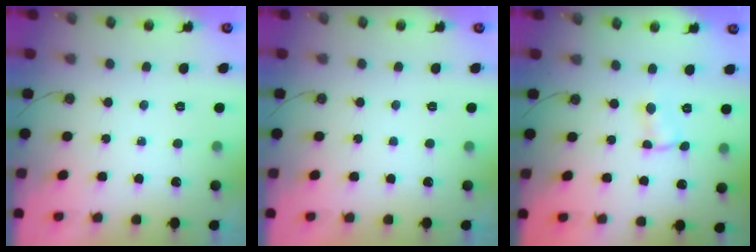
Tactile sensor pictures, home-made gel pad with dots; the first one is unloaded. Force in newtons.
{"total": 0.0}
{"total": 1.1, "press": 1.1, "slide": 0.2}